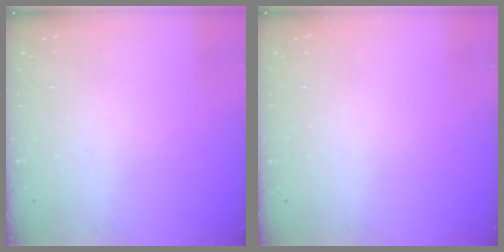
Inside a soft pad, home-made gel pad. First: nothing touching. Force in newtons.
{"total": 0.0}